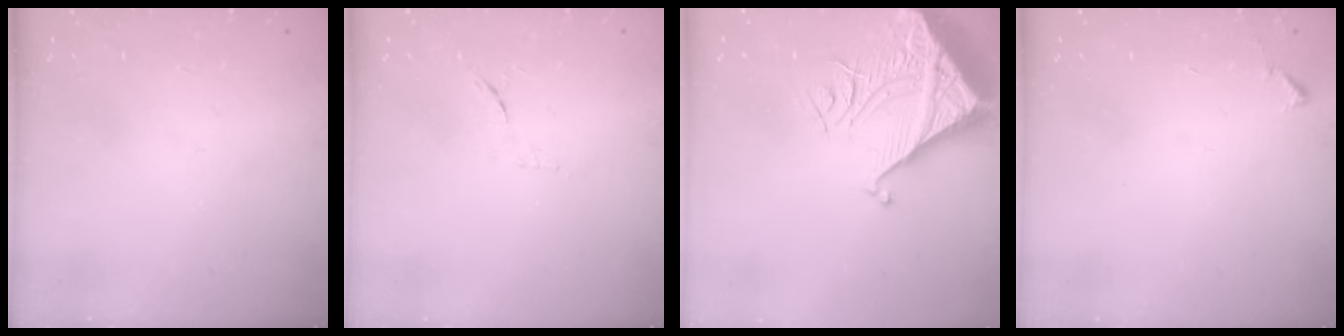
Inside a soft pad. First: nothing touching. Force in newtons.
{"total": 8.0, "press": 7.9, "slide": 0.9}
{"total": 9.4, "press": 9.3, "slide": 1.0}
{"total": 5.8, "press": 5.8, "slide": 0.4}